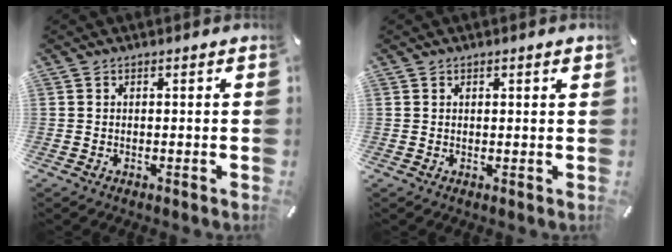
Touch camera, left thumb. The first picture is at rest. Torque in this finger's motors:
{"motor_torque": [0.14, -0.04, 0.06, -0.14, 0.04]}